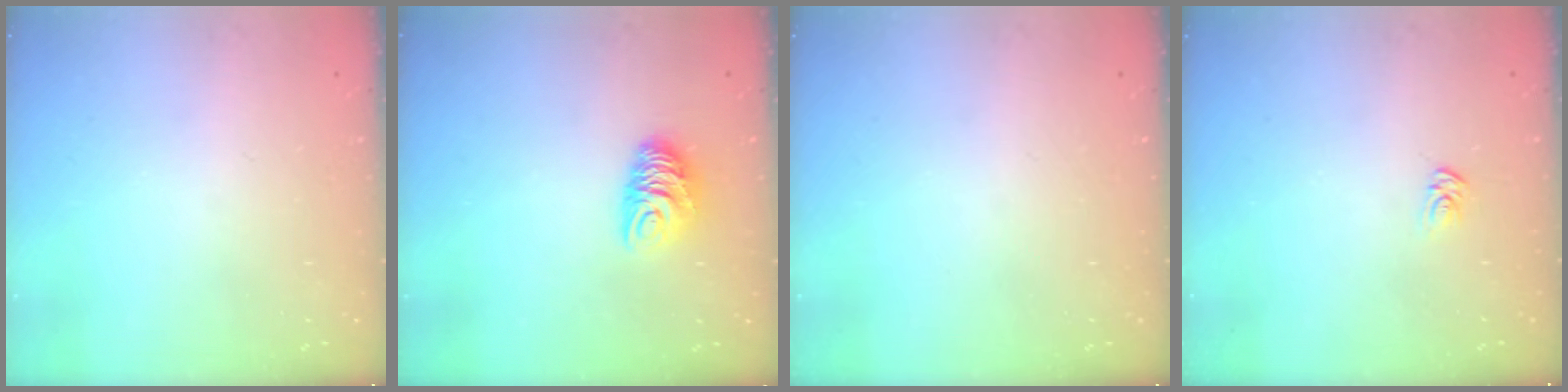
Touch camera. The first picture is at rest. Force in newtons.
{"total": 7.9, "press": 7.8, "slide": 0.6}
{"total": 0.0}
{"total": 2.5, "press": 2.5, "slide": 0.1}